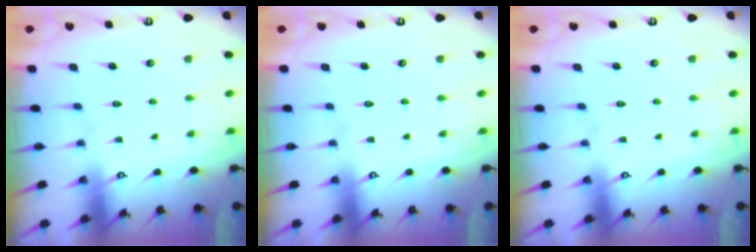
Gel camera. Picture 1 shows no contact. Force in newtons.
{"total": 0.0}
{"total": 0.0}